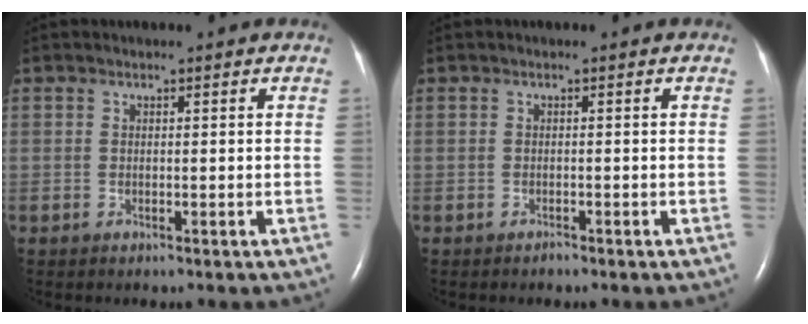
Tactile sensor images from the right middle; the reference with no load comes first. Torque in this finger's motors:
{"motor_torque": [0.23, -0.12, 0.02, 0.01]}